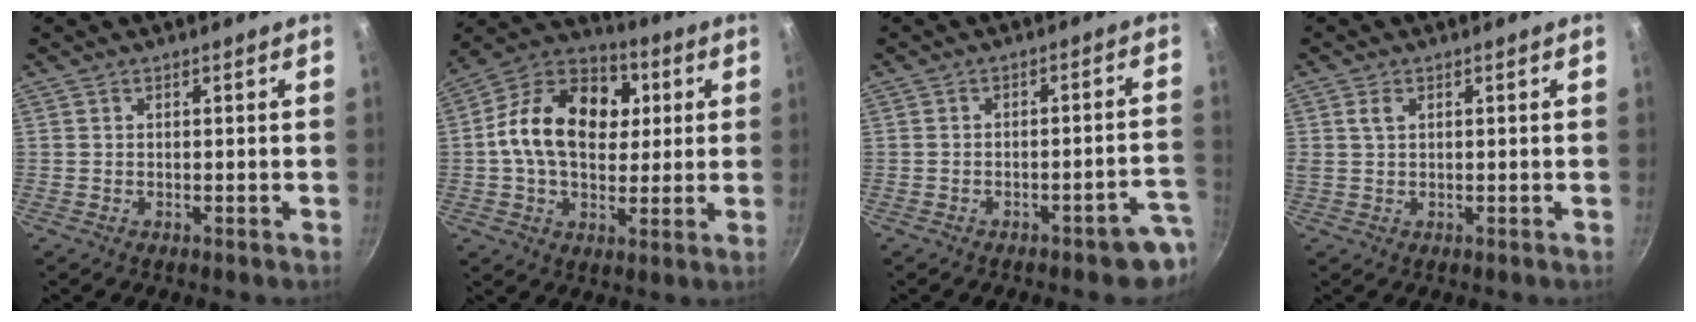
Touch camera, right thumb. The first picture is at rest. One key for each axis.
{"total": 19.2, "fx": 2.8, "fy": 13.5, "fz": 13.3, "tx": -0.191, "ty": 0.020, "tz": 0.026}
{"total": 7.0, "fx": -3.6, "fy": 2.6, "fz": 5.3, "tx": -0.025, "ty": 0.042, "tz": -0.036}
{"total": 2.0, "fx": 0.7, "fy": 1.2, "fz": 1.4, "tx": -0.025, "ty": -0.001, "tz": 0.015}